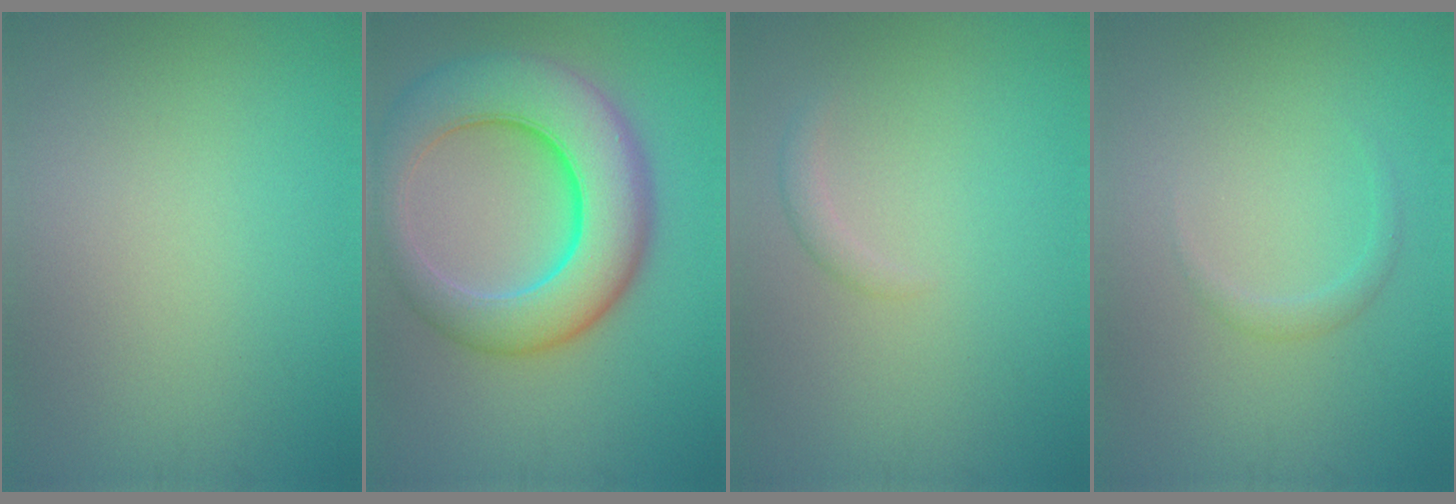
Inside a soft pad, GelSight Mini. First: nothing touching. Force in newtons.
{"total": 10.1, "press": 10.1, "slide": 0.4}
{"total": 1.0, "press": 1.0, "slide": 0.1}
{"total": 1.0, "press": 1.0, "slide": 0.1}